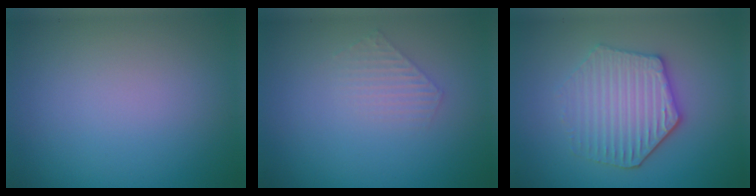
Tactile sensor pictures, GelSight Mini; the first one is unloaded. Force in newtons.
{"total": 1.5, "press": 1.5, "slide": 0.3}
{"total": 4.4, "press": 4.0, "slide": 1.8}